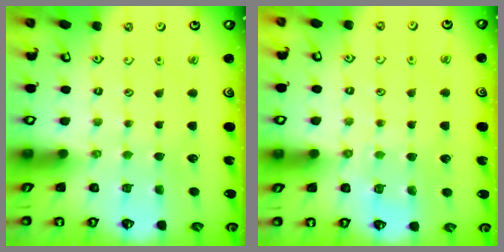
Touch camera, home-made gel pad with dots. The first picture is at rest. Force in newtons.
{"total": 5.5, "press": 5.5, "slide": 0.7}